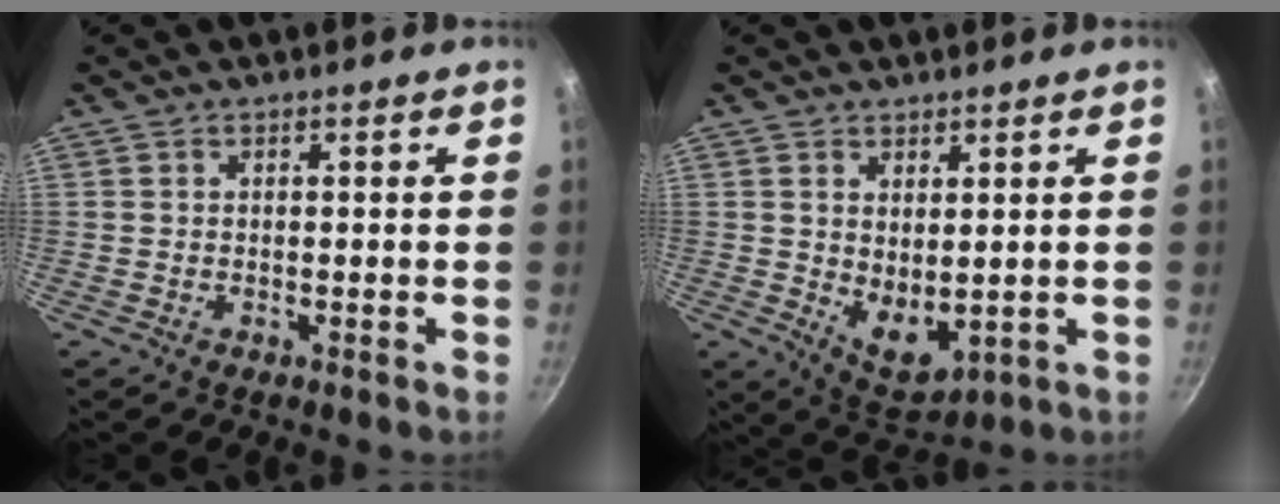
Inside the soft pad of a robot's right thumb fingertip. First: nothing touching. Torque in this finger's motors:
{"motor_torque": [-0.37, 0.82, 0.01, 0.20, 0.09]}